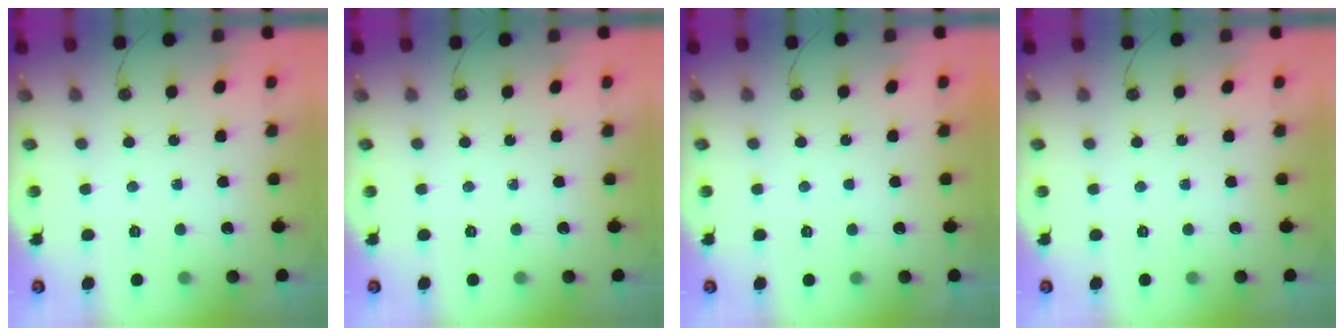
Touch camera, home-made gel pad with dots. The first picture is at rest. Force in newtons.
{"total": 0.0}
{"total": 0.0}
{"total": 0.0}